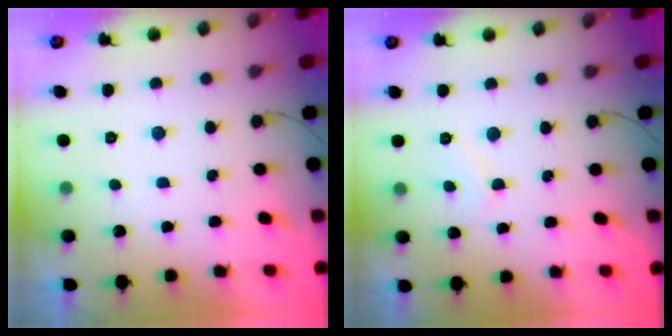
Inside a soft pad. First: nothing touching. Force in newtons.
{"total": 5.0, "press": 4.9, "slide": 0.5}